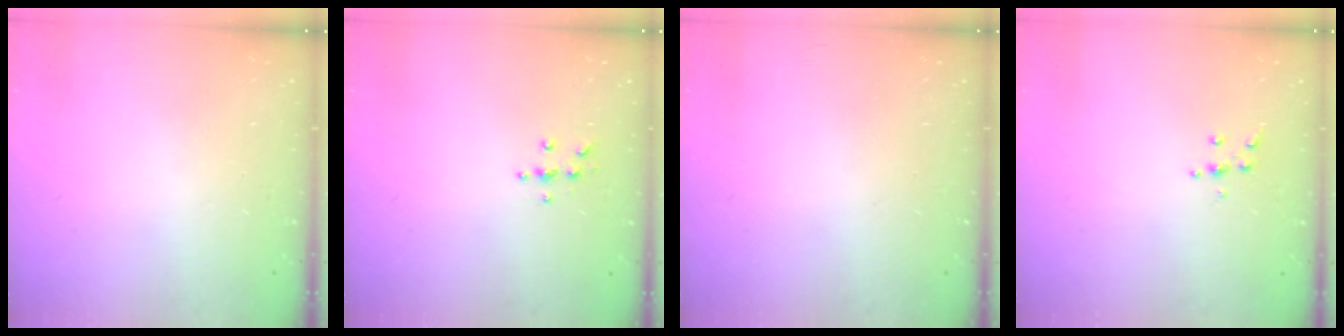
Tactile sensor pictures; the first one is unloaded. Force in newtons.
{"total": 4.6, "press": 4.6, "slide": 0.5}
{"total": 0.0}
{"total": 4.5, "press": 4.5, "slide": 0.5}